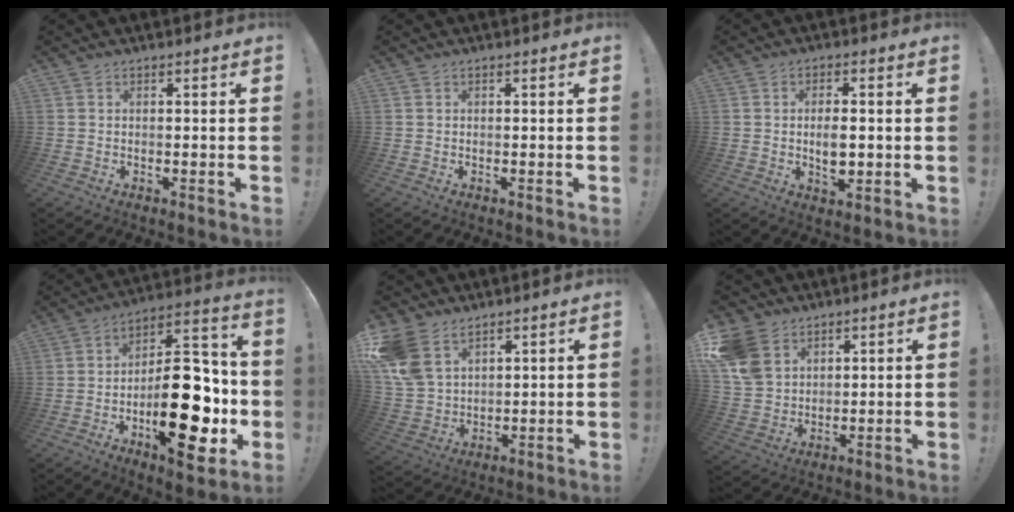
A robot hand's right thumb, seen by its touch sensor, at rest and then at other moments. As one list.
[{"total": 0.0}, {"total": 5.7, "force": [-0.4, 2.8, 5.0], "torque": [-0.084, -0.001, -0.012]}, {"total": 25.5, "force": [-6.5, 12.1, 21.5], "torque": [-0.329, 0.047, -0.085]}, {"total": 11.6, "force": [7.4, 7.0, 5.5], "torque": [-0.122, -0.042, 0.149]}, {"total": 11.6, "force": [6.3, 8.4, 4.9], "torque": [-0.094, -0.032, 0.132]}]